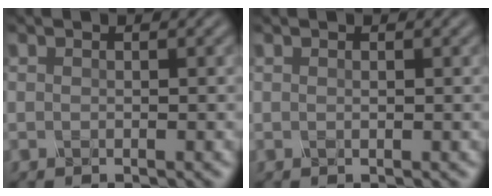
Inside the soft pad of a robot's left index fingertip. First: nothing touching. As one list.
[{"total": 0.0}]